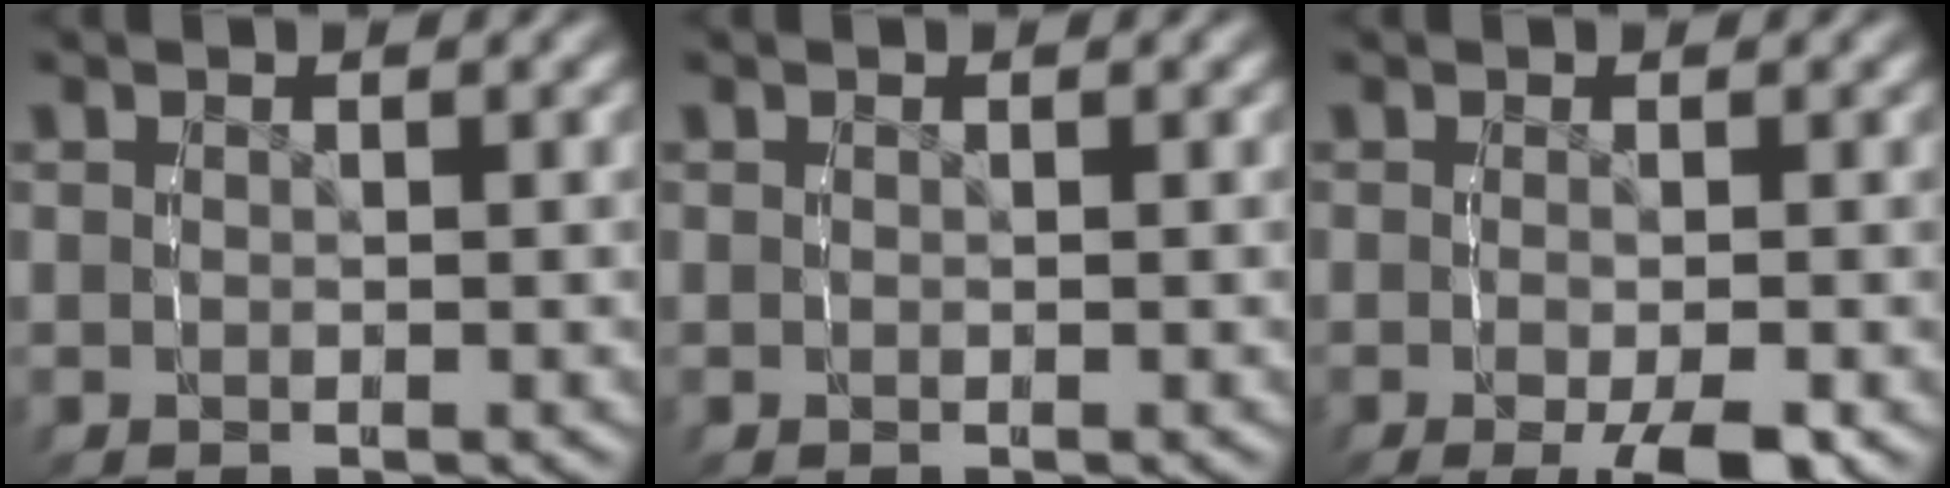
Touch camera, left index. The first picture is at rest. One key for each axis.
{"total": 0.0}
{"total": 3.3, "fx": -1.6, "fy": 0.6, "fz": 2.8, "tx": -0.046, "ty": -0.011, "tz": -0.023}